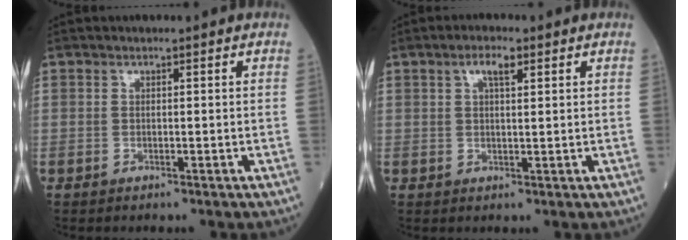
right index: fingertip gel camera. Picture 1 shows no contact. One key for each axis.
{"total": 3.0, "fx": 1.5, "fy": 0.8, "fz": 2.5, "tx": -0.052, "ty": 0.005, "tz": 0.027}